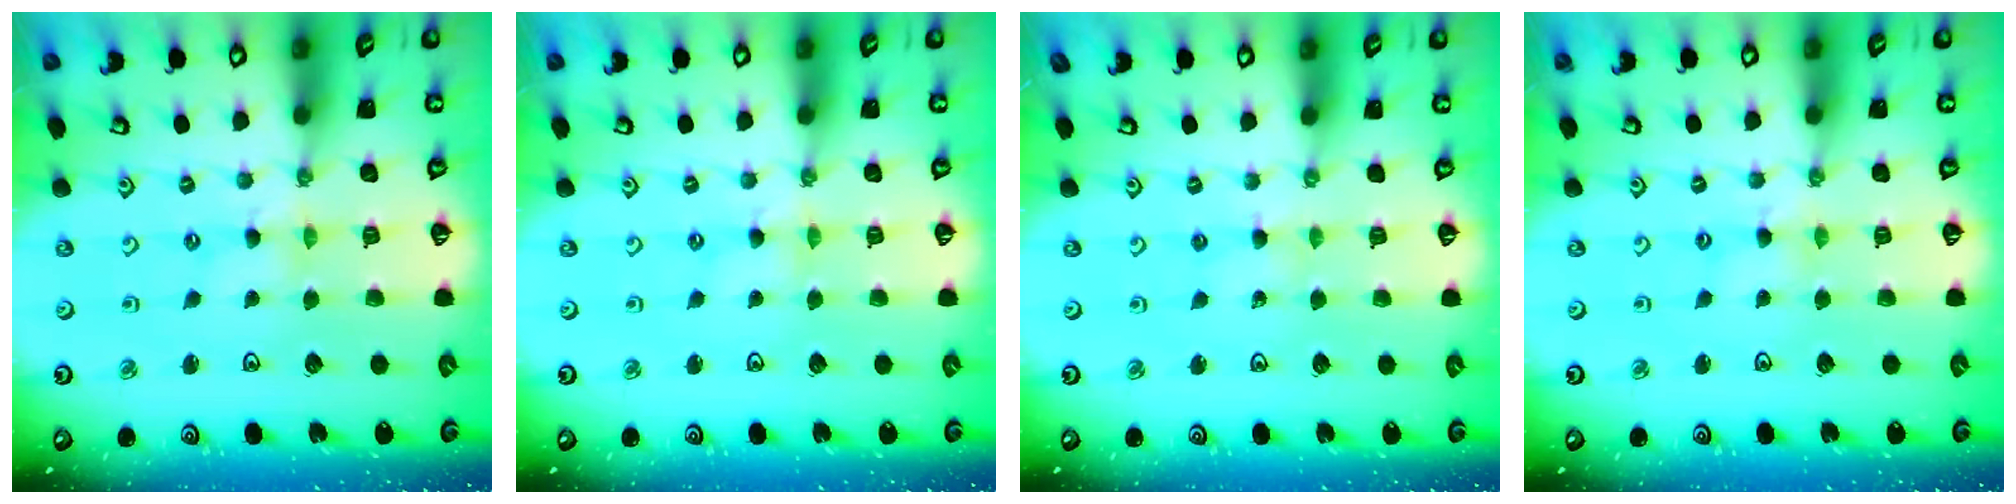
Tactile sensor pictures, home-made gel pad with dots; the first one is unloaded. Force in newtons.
{"total": 0.8, "press": 0.7, "slide": 0.2}
{"total": 3.1, "press": 3.1, "slide": 0.4}
{"total": 1.8, "press": 1.8, "slide": 0.3}